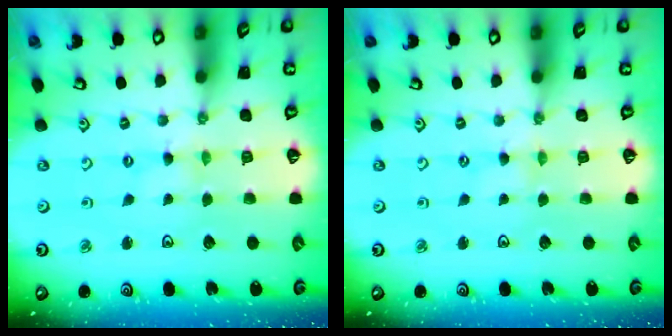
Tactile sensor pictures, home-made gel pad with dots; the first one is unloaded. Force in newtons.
{"total": 0.7, "press": 0.6, "slide": 0.3}